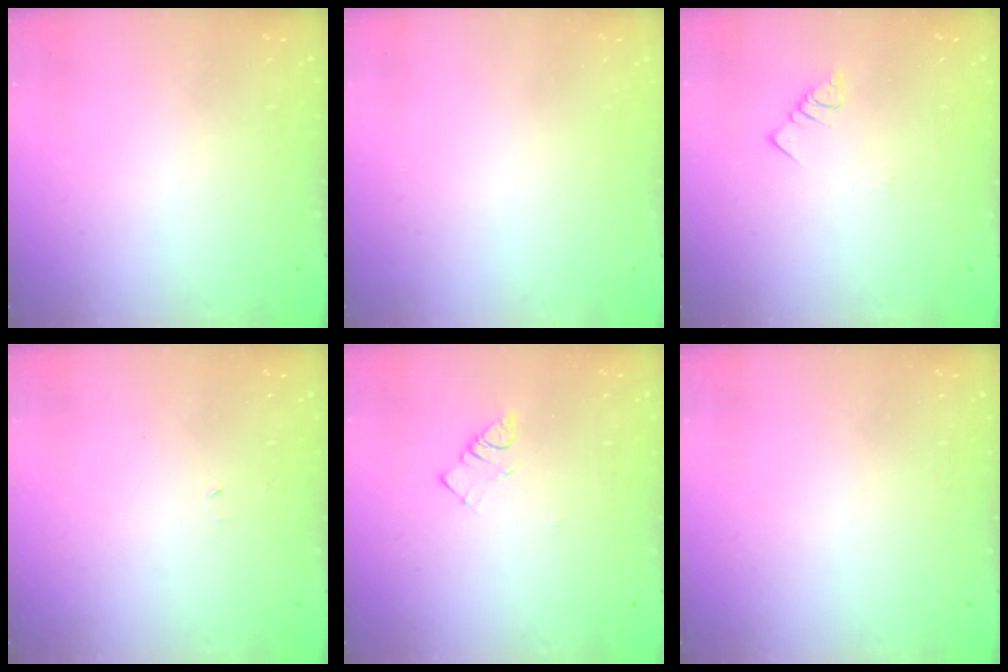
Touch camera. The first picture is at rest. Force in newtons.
{"total": 1.7, "press": 1.6, "slide": 0.1}
{"total": 1.8, "press": 1.8, "slide": 0.3}
{"total": 2.9, "press": 2.9, "slide": 0.4}
{"total": 2.3, "press": 2.3, "slide": 0.4}
{"total": 0.0}